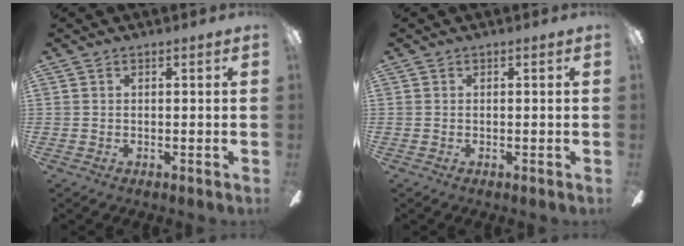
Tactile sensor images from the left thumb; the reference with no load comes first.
{"total": 0.0}